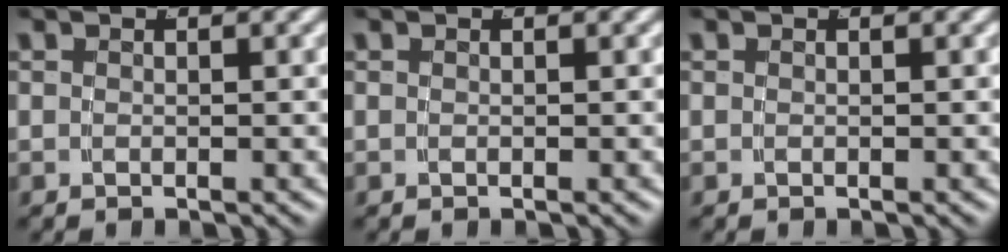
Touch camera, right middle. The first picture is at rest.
{"total": 0.0}
{"total": 0.0}